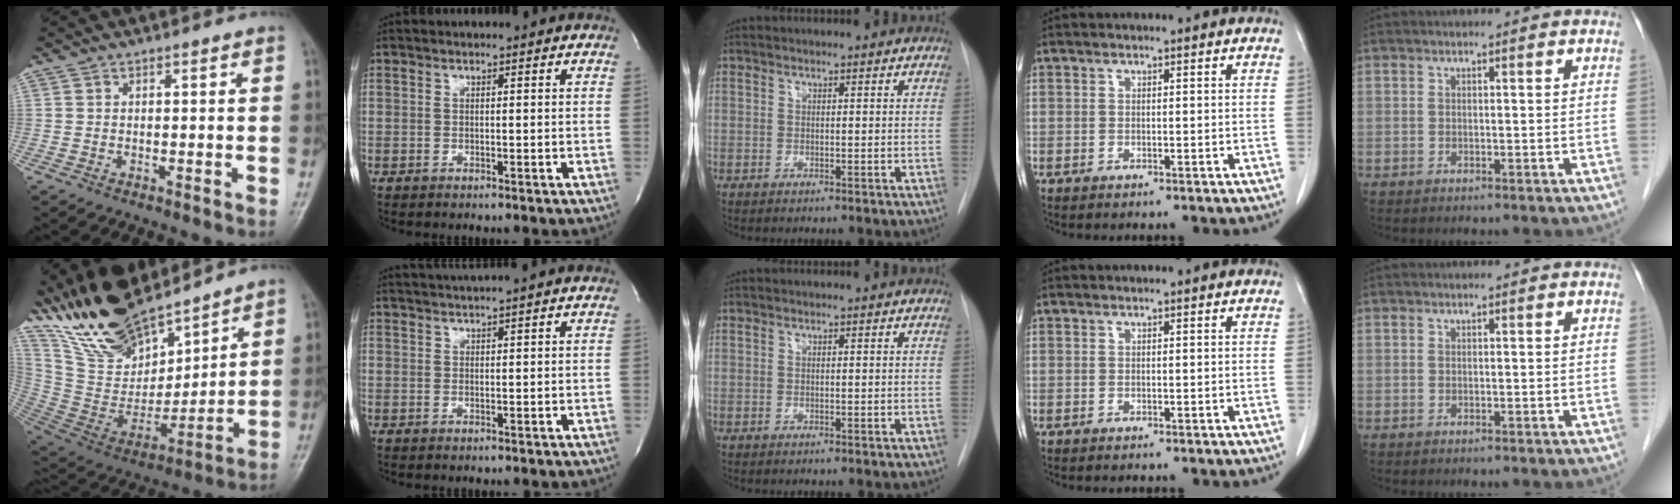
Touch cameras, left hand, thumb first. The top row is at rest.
{"thumb": {"total": 20.7, "force": [17.1, 7.5, 9.0], "torque": [-0.125, -0.087, 0.329]}, "index": {"total": 2.7, "force": [2.3, -1.1, 0.9], "torque": [-0.011, 0.006, 0.046]}}